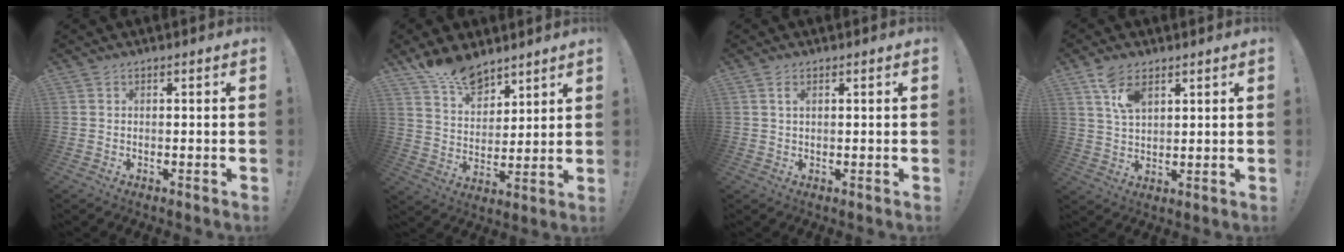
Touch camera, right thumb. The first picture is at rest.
{"total": 12.5, "force": [9.8, 6.4, 4.2], "torque": [-0.075, -0.068, 0.188]}
{"total": 1.7, "force": [0.6, 0.8, 1.3], "torque": [-0.024, 0.002, 0.010]}
{"total": 7.8, "force": [4.4, 4.1, 4.9], "torque": [-0.088, -0.012, 0.081]}